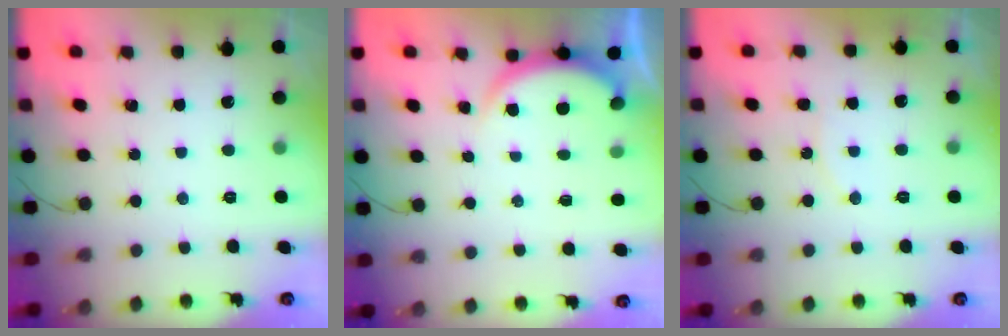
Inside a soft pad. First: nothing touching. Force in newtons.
{"total": 2.9, "press": 2.8, "slide": 0.5}
{"total": 5.0, "press": 5.0, "slide": 0.6}